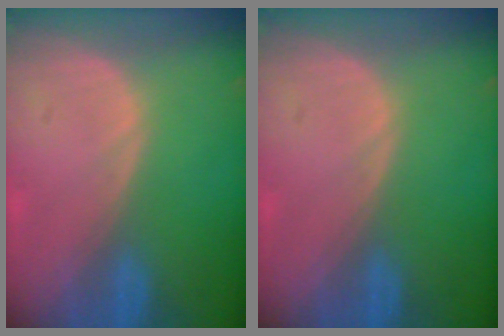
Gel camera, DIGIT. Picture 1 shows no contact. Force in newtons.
{"total": 0.0}